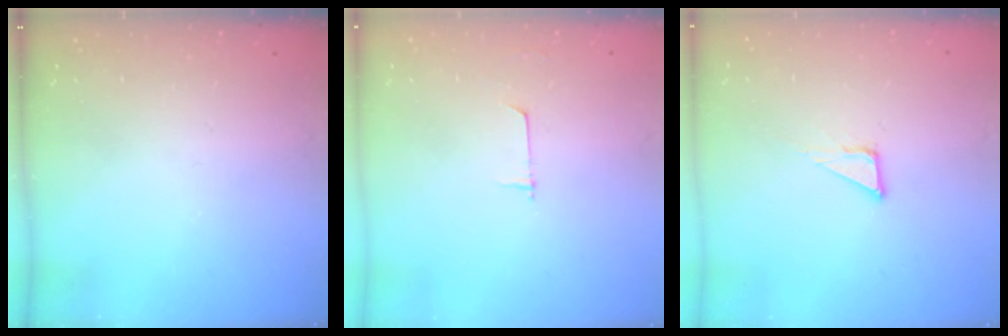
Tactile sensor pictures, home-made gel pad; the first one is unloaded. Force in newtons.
{"total": 4.6, "press": 4.6, "slide": 0.4}
{"total": 1.9, "press": 1.9, "slide": 0.1}